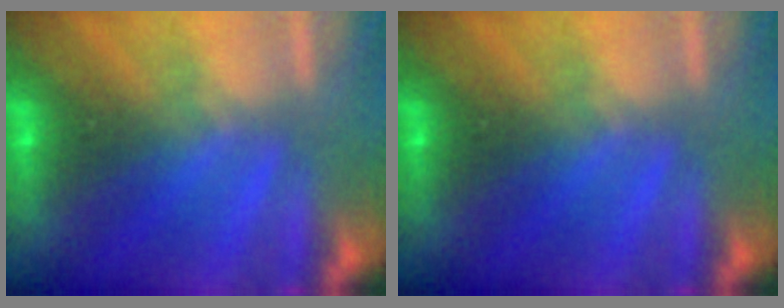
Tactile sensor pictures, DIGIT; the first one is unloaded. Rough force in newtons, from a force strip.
{"total": 0.0}